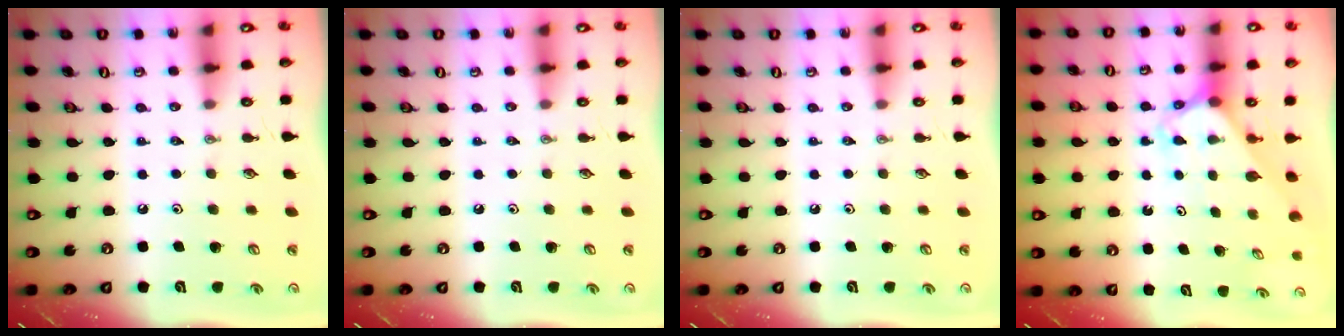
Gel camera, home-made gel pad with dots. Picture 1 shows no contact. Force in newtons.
{"total": 0.0}
{"total": 0.0}
{"total": 2.7, "press": 2.7, "slide": 0.2}